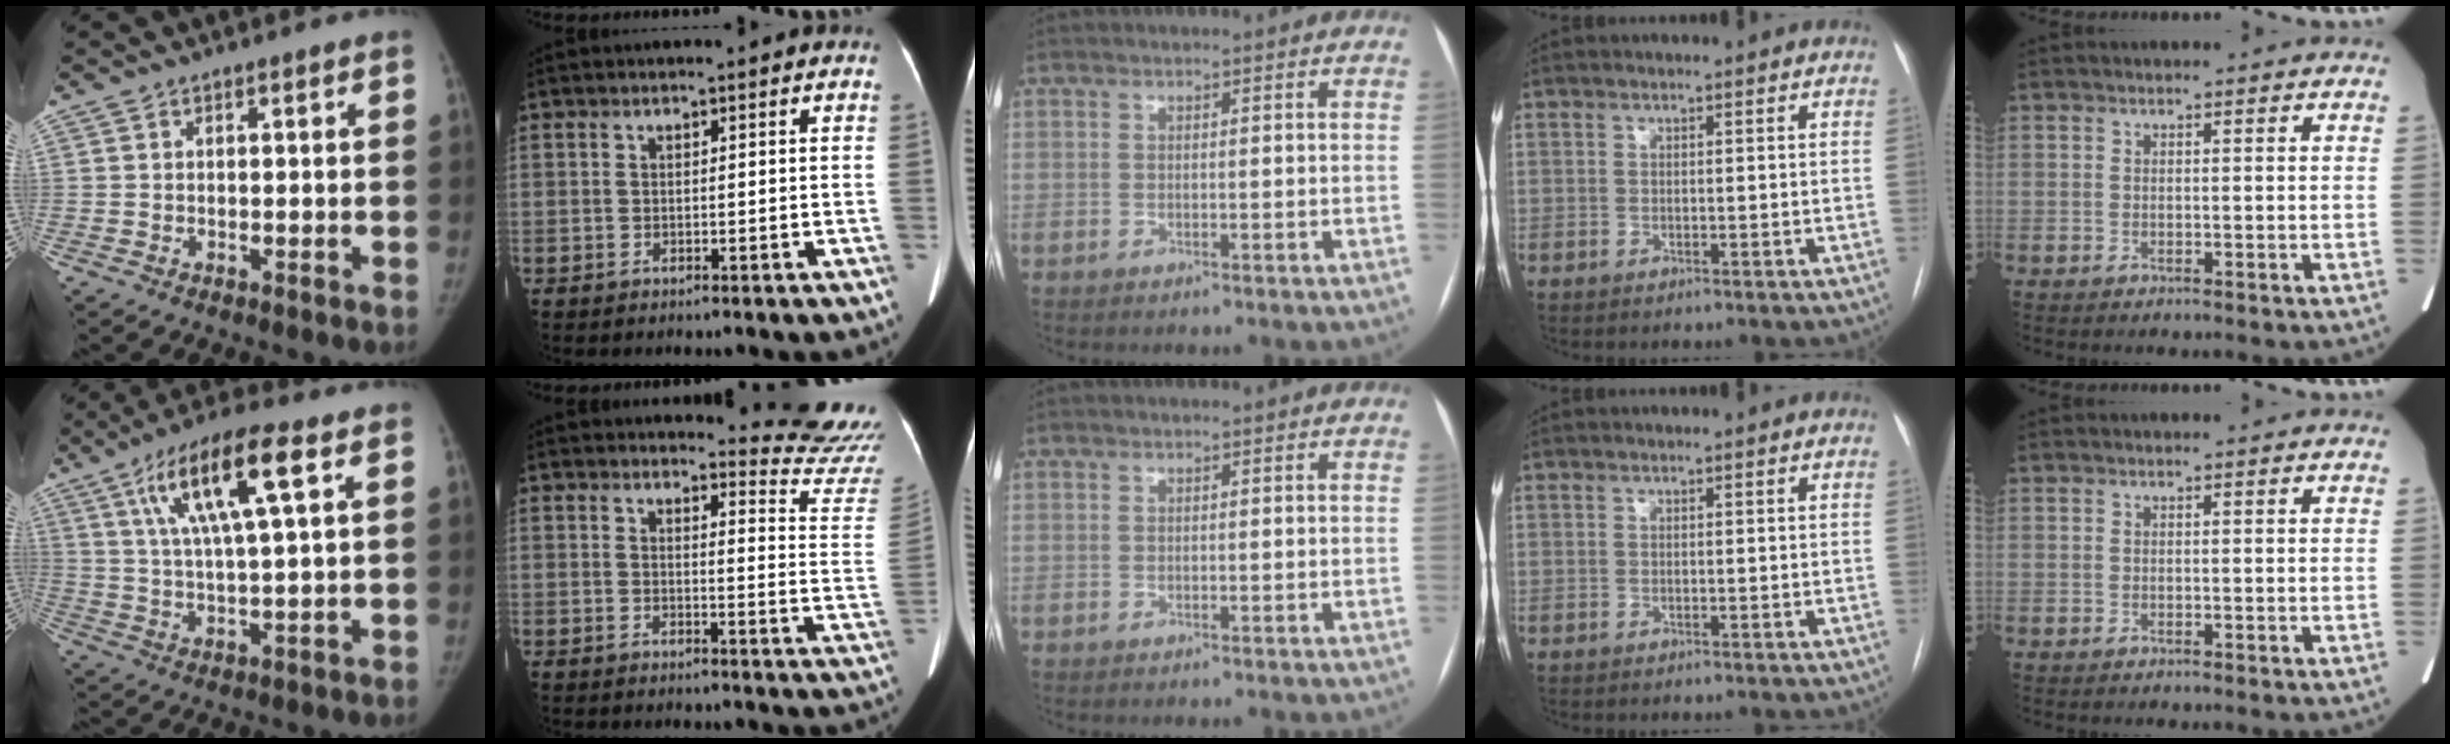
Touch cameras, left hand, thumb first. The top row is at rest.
{"thumb": {"total": 15.1, "force": [6.1, 3.2, 13.4], "torque": [-0.248, -0.002, 0.106]}, "index": {"total": 12.7, "force": [12.7, -1.3, 0.2], "torque": [0.014, -0.161, 0.113]}}